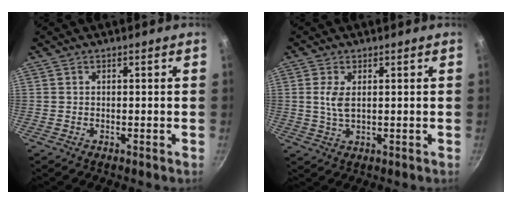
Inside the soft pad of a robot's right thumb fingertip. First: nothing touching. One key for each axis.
{"total": 4.0, "fx": 0.8, "fy": 1.9, "fz": 3.5, "tx": -0.073, "ty": -0.004, "tz": 0.018}